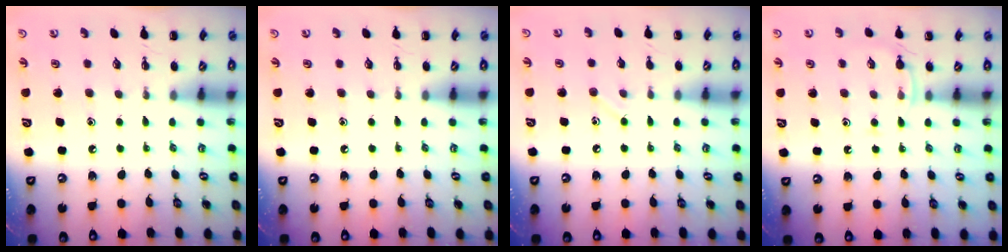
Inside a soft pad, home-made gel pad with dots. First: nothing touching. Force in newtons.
{"total": 0.0}
{"total": 5.0, "press": 4.8, "slide": 1.4}
{"total": 5.9, "press": 5.7, "slide": 1.8}